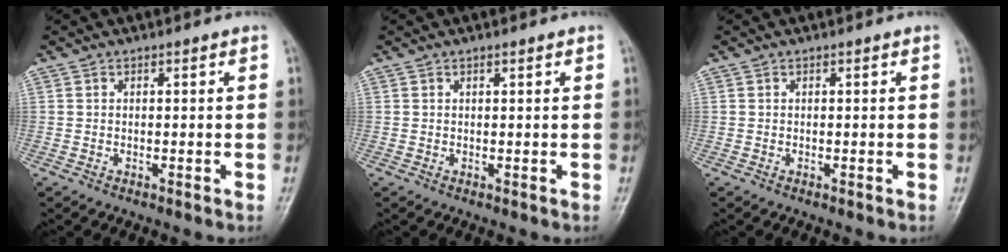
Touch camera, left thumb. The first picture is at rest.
{"total": 0.5, "force": [0.4, 0.1, 0.3], "torque": [-0.006, -0.001, 0.005]}
{"total": 0.0}